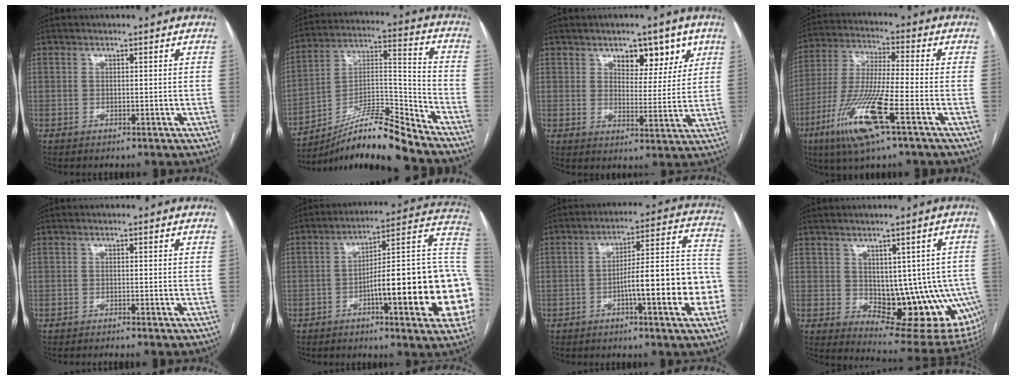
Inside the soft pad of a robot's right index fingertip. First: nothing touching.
{"total": 13.6, "force": [-12.1, -0.7, 6.3], "torque": [-0.111, 0.032, -0.209]}
{"total": 7.1, "force": [4.2, 3.7, 4.3], "torque": [-0.046, 0.003, 0.063]}
{"total": 14.4, "force": [-6.7, 0.9, 12.7], "torque": [-0.267, -0.024, -0.126]}
{"total": 1.0, "force": [-0.8, -0.3, 0.5], "torque": [-0.006, 0.003, -0.015]}
{"total": 23.3, "force": [-5.1, 3.0, 22.5], "torque": [-0.235, 0.023, -0.068]}
{"total": 15.7, "force": [-4.6, 2.0, 14.9], "torque": [-0.183, 0.029, -0.061]}
{"total": 15.0, "force": [-2.2, 7.9, 12.6], "torque": [-0.115, 0.007, -0.008]}